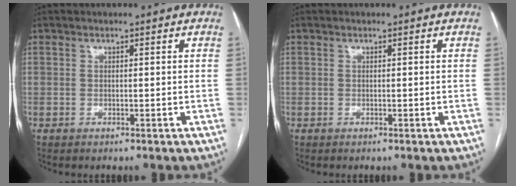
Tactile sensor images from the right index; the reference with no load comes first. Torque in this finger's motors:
{"motor_torque": [0.00, 0.00, 0.01, 0.01]}